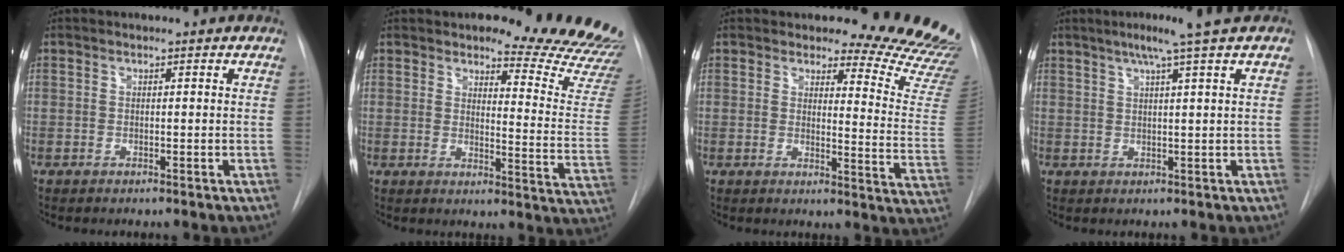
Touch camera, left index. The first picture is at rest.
{"total": 15.3, "force": [15.0, 0.6, 3.0], "torque": [-0.019, -0.140, 0.152]}
{"total": 15.4, "force": [15.3, 1.1, 1.9], "torque": [0.004, -0.156, 0.142]}
{"total": 5.8, "force": [3.5, -1.1, 4.5], "torque": [-0.071, 0.011, 0.056]}